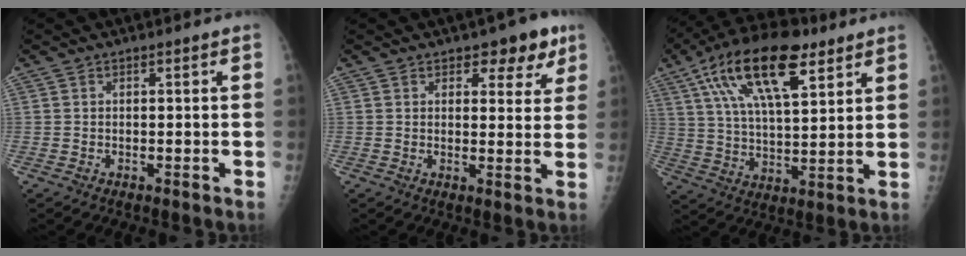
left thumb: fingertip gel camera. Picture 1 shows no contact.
{"total": 6.7, "force": [4.1, 3.6, 3.7], "torque": [-0.008, -0.017, 0.050]}
{"total": 19.7, "force": [10.0, 8.1, 14.9], "torque": [-0.251, -0.014, 0.174]}